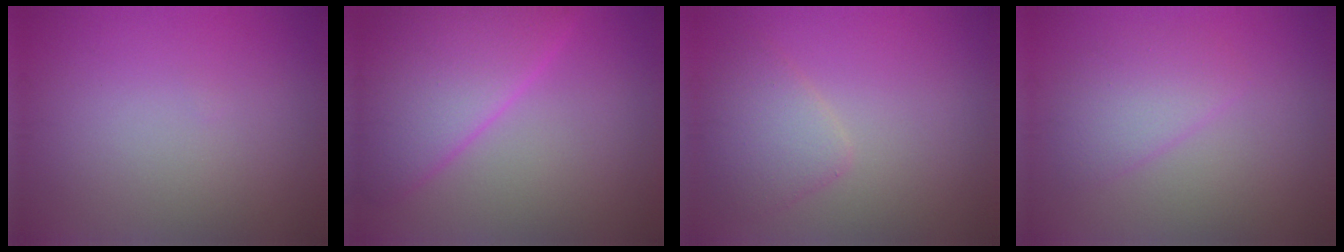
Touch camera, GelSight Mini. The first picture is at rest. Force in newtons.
{"total": 6.8, "press": 6.8, "slide": 0.5}
{"total": 3.0, "press": 3.0, "slide": 0.2}
{"total": 2.8, "press": 2.7, "slide": 0.2}